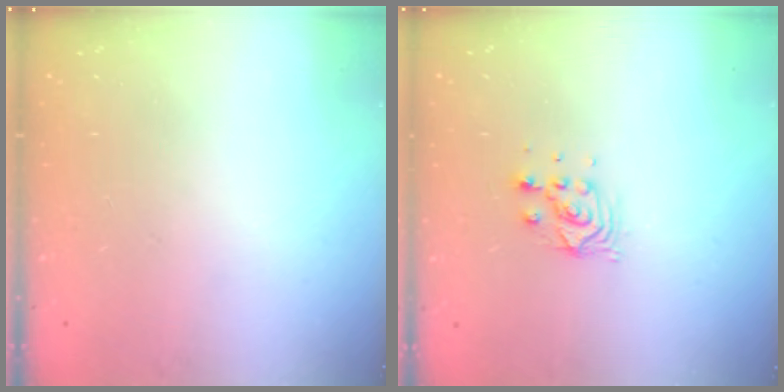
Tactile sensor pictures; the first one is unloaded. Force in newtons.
{"total": 5.5, "press": 5.5, "slide": 0.3}